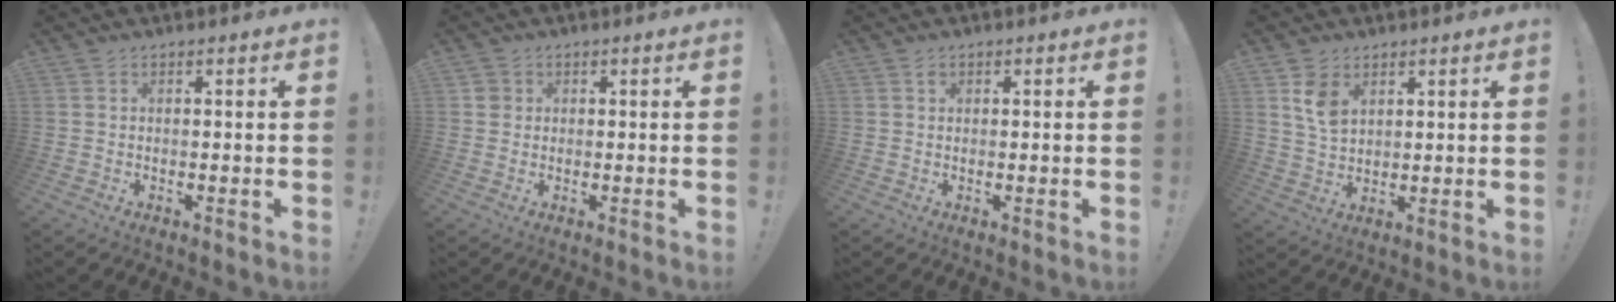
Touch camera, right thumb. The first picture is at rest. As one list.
[{"total": 2.0, "force": [0.6, 1.8, 0.4], "torque": [-0.004, 0.001, 0.010]}, {"total": 0.9, "force": [0.5, 0.5, 0.5], "torque": [-0.003, -0.001, 0.007]}, {"total": 6.8, "force": [3.4, 4.5, 3.8], "torque": [-0.052, -0.017, 0.063]}]